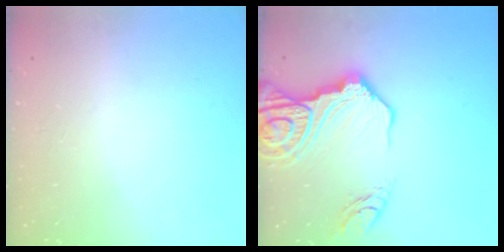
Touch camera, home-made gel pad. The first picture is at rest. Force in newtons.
{"total": 19.6, "press": 19.5, "slide": 2.2}